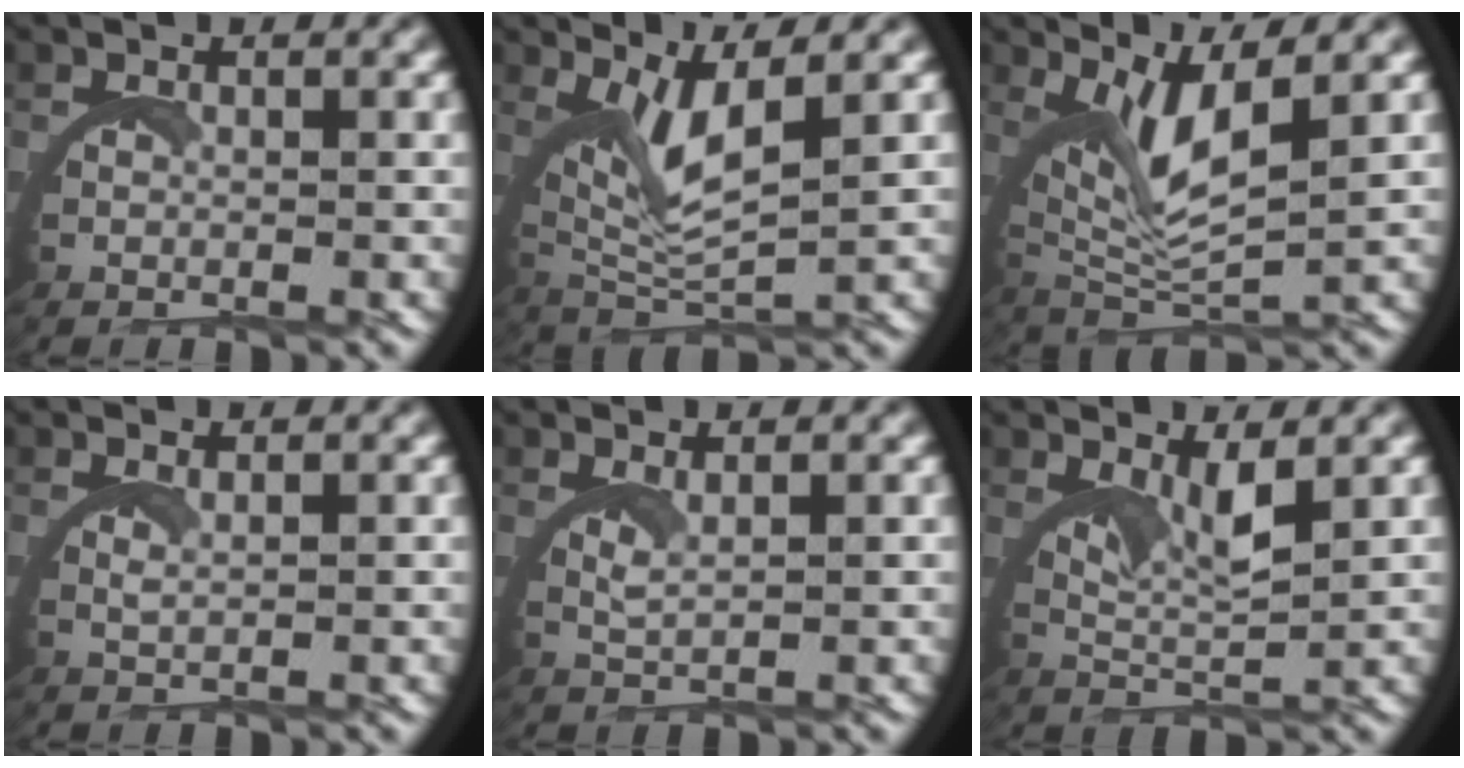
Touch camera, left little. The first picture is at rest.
{"total": 5.4, "force": [2.6, 1.5, 4.5], "torque": [-0.108, -0.008, 0.050]}
{"total": 6.1, "force": [2.8, 2.0, 5.1], "torque": [-0.123, -0.010, 0.057]}
{"total": 1.3, "force": [1.1, -0.5, 0.5], "torque": [-0.017, -0.005, 0.024]}
{"total": 1.8, "force": [1.4, -0.5, 1.0], "torque": [-0.028, -0.007, 0.032]}
{"total": 3.8, "force": [2.5, 0.3, 2.9], "torque": [-0.062, -0.009, 0.047]}